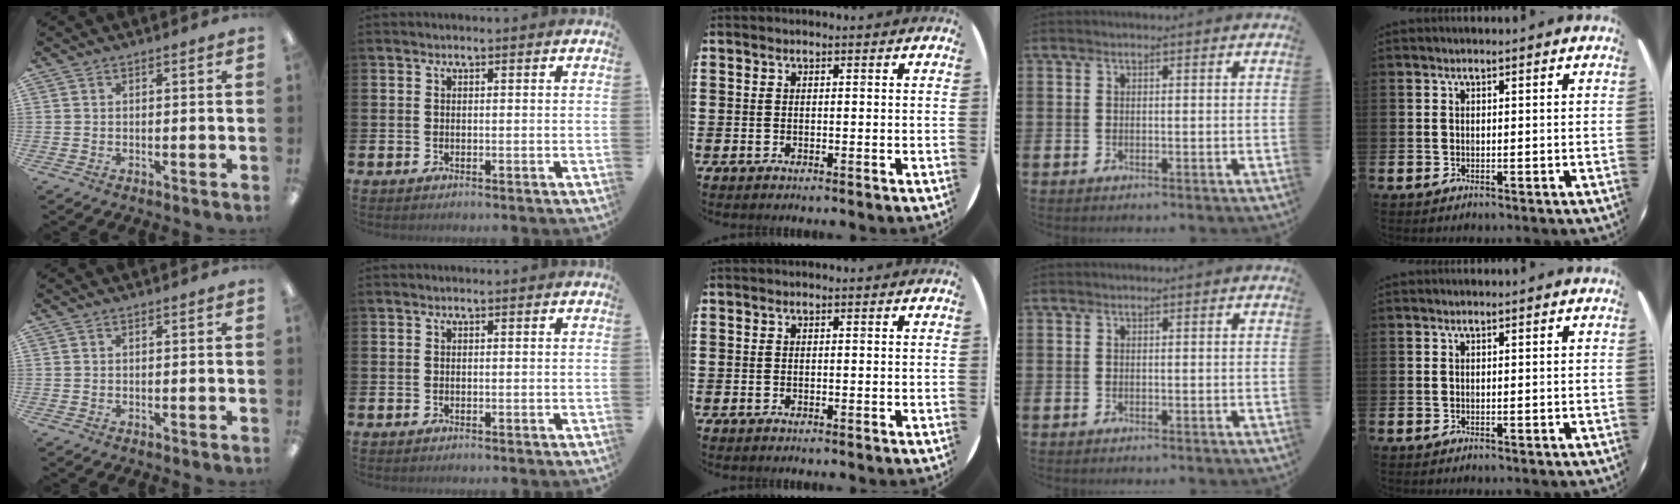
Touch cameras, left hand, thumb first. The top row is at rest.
{}